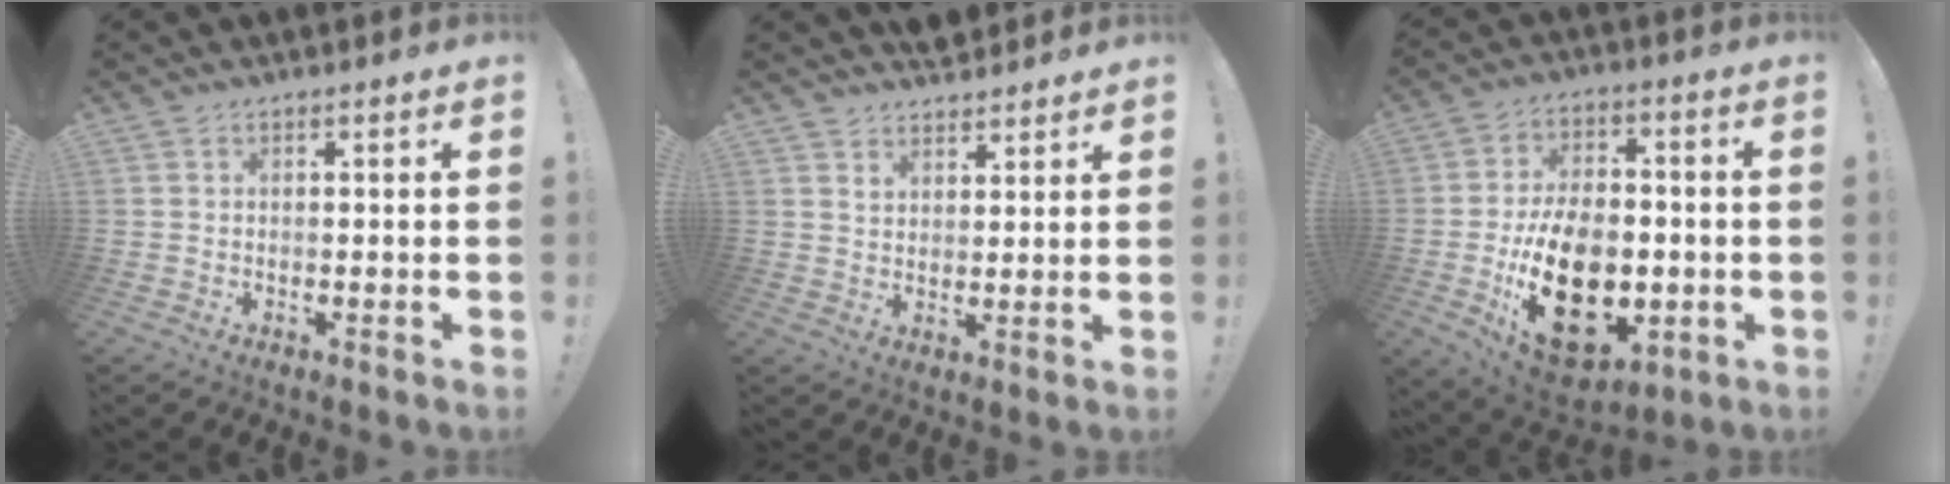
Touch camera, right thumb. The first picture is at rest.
{"total": 4.5, "force": [4.0, 1.9, 0.1], "torque": [0.006, -0.029, 0.074]}
{"total": 23.5, "force": [-6.0, 15.1, 16.9], "torque": [-0.289, 0.028, -0.080]}